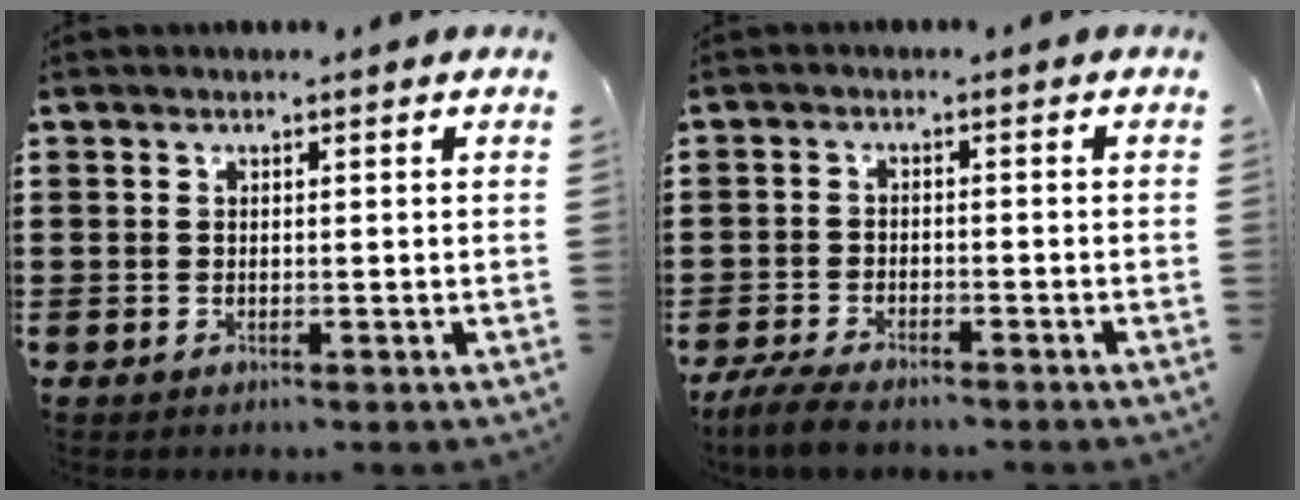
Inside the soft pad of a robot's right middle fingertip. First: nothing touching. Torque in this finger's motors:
{"motor_torque": [0.96, -0.42, 0.11, 0.11]}